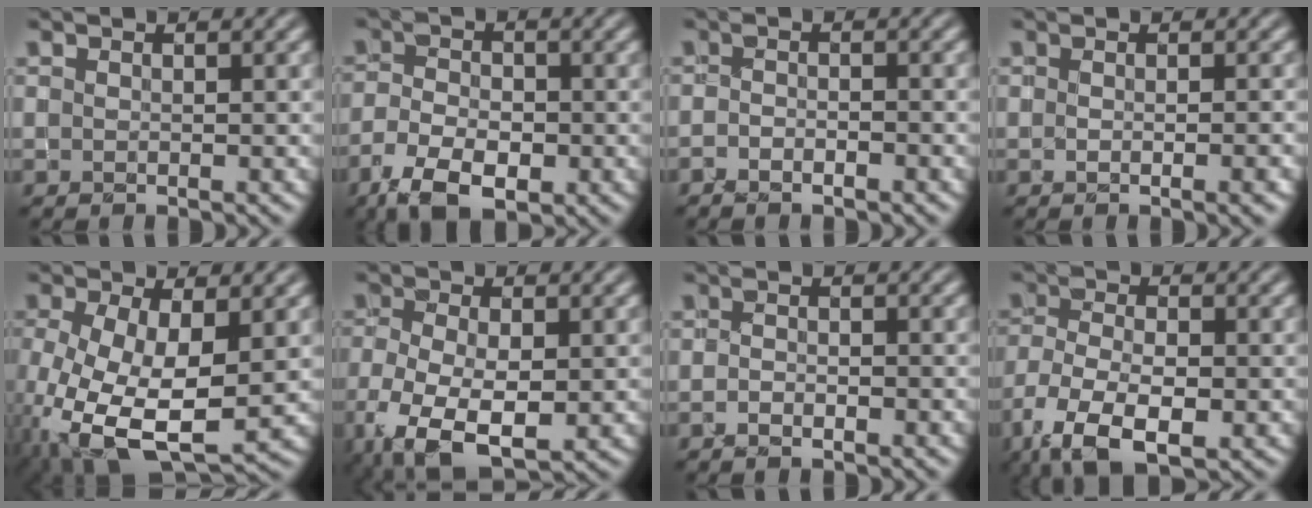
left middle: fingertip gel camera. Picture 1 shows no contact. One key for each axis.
{"total": 5.6, "fx": -2.9, "fy": 3.0, "fz": 3.6, "tx": -0.074, "ty": -0.006, "tz": -0.058}
{"total": 1.4, "fx": -1.0, "fy": 0.5, "fz": 0.8, "tx": -0.015, "ty": 0.000, "tz": -0.022}
{"total": 2.2, "fx": -0.4, "fy": 0.8, "fz": 2.0, "tx": -0.015, "ty": -0.004, "tz": 0.000}
{"total": 10.8, "fx": -2.9, "fy": 5.2, "fz": 9.1, "tx": -0.198, "ty": -0.030, "tz": -0.043}
{"total": 8.5, "fx": -3.2, "fy": 4.5, "fz": 6.4, "tx": -0.147, "ty": -0.031, "tz": -0.050}
{"total": 1.1, "fx": -0.7, "fy": 0.4, "fz": 0.7, "tx": -0.014, "ty": 0.000, "tz": -0.016}
{"total": 7.4, "fx": -3.9, "fy": 3.2, "fz": 5.4, "tx": -0.114, "ty": -0.012, "tz": -0.074}